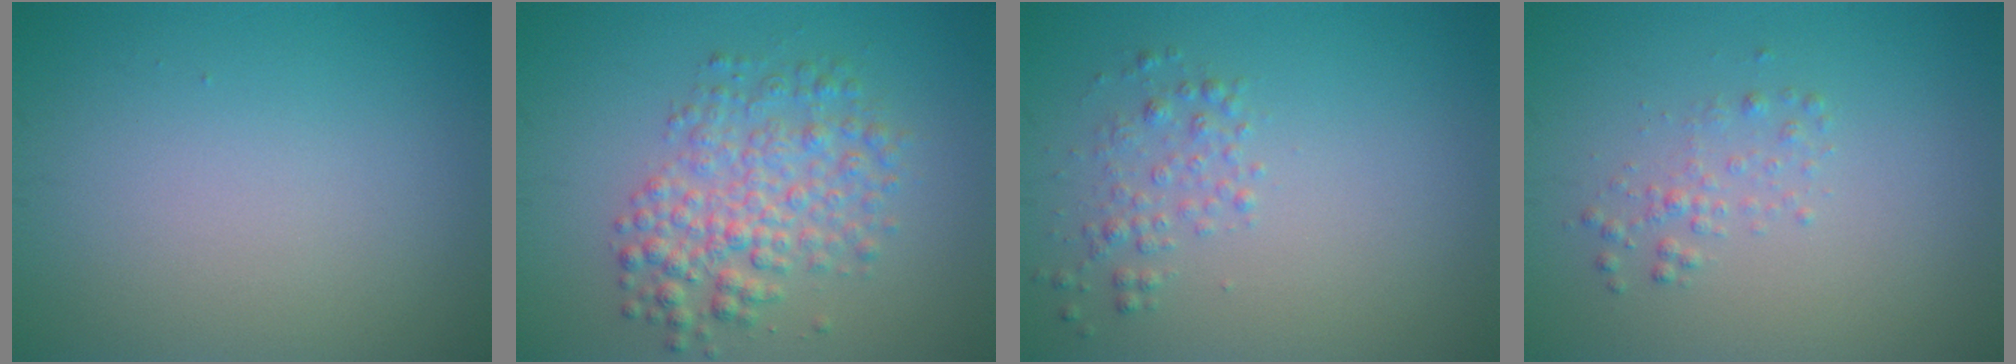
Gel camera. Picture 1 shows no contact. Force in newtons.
{"total": 4.6, "press": 4.6, "slide": 0.1}
{"total": 1.7, "press": 1.7, "slide": 0.1}
{"total": 1.3, "press": 1.3, "slide": 0.0}